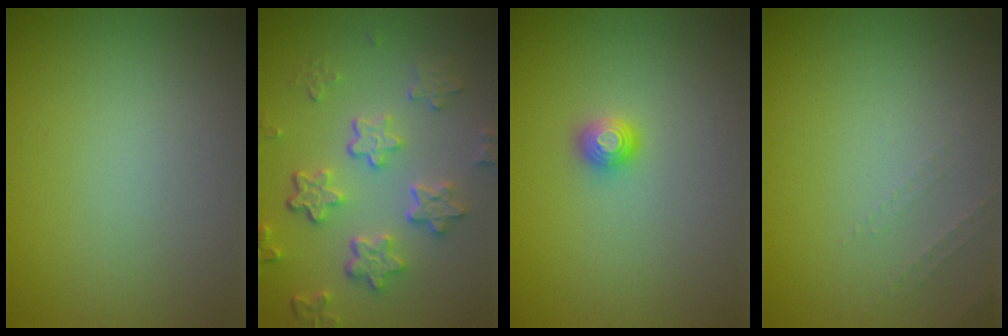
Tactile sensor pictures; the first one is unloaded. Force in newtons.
{"total": 5.3, "press": 4.2, "slide": 3.3}
{"total": 1.2, "press": 1.2, "slide": 0.1}
{"total": 0.9, "press": 0.9, "slide": 0.3}